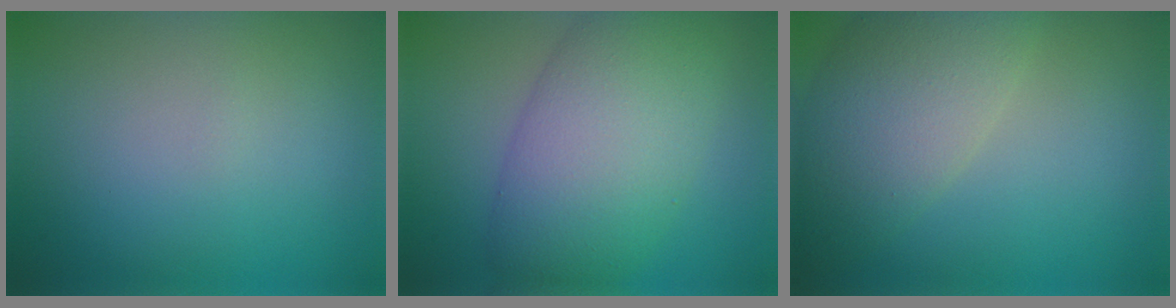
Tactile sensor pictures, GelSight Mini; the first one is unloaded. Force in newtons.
{"total": 9.1, "press": 9.1, "slide": 0.2}
{"total": 7.8, "press": 7.8, "slide": 0.5}